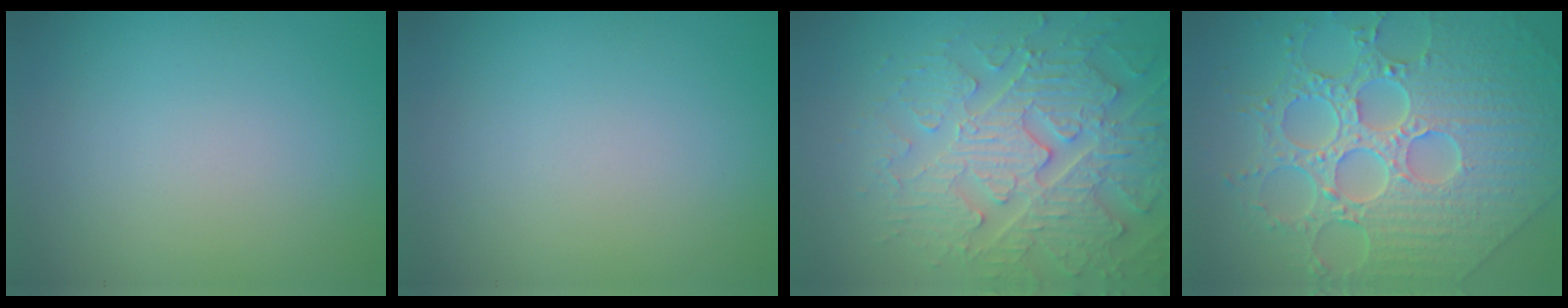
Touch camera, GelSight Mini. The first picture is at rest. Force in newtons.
{"total": 0.0}
{"total": 6.8, "press": 5.8, "slide": 3.6}
{"total": 9.8, "press": 7.1, "slide": 6.8}